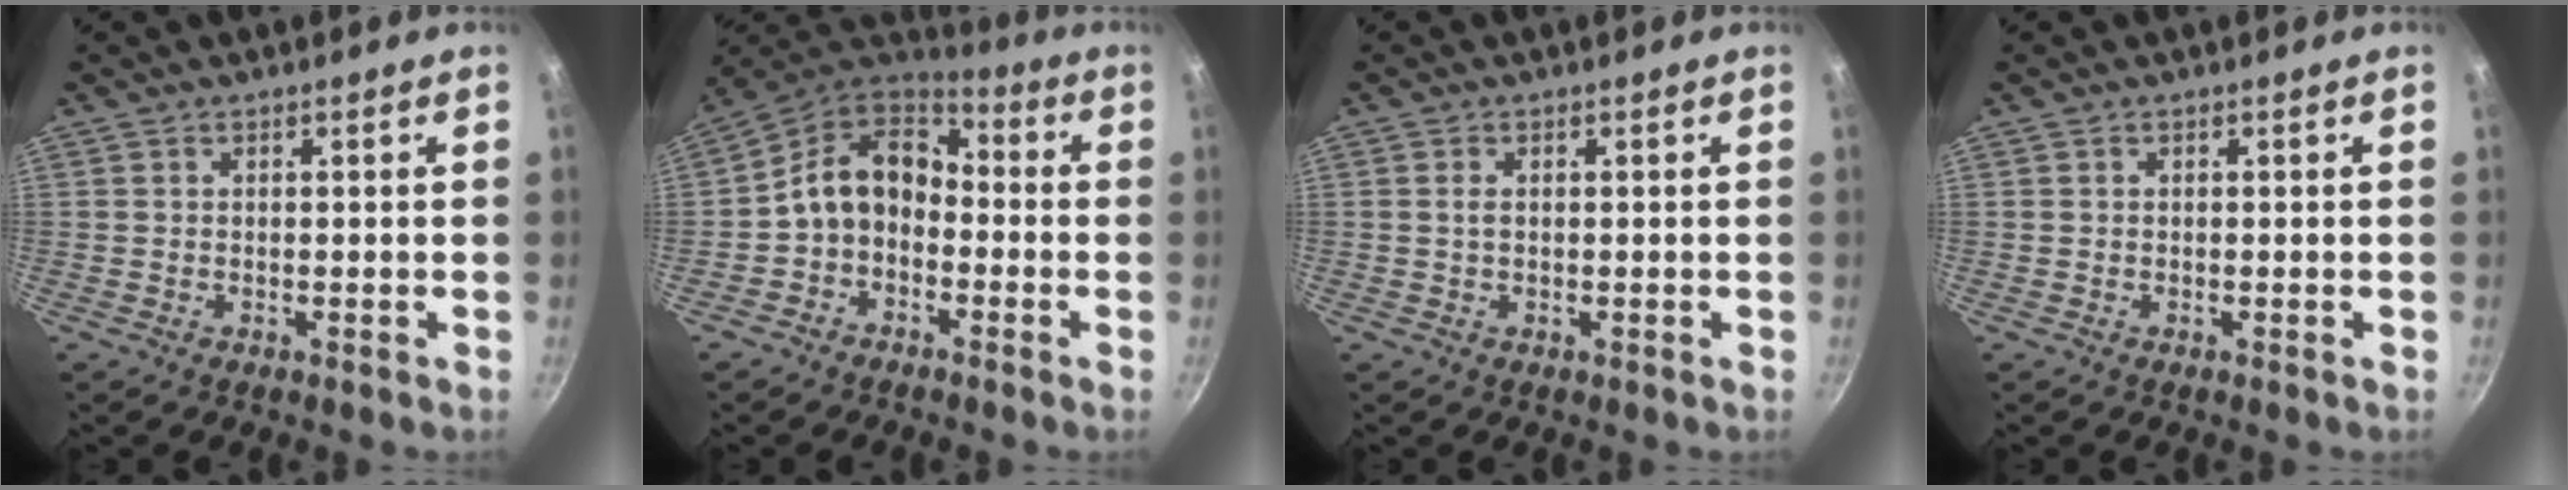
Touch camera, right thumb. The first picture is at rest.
{"total": 11.4, "force": [-1.9, 8.5, 7.3], "torque": [-0.105, 0.053, -0.055]}
{"total": 1.2, "force": [0.2, 0.8, 1.0], "torque": [-0.018, 0.002, 0.002]}
{"total": 0.0}